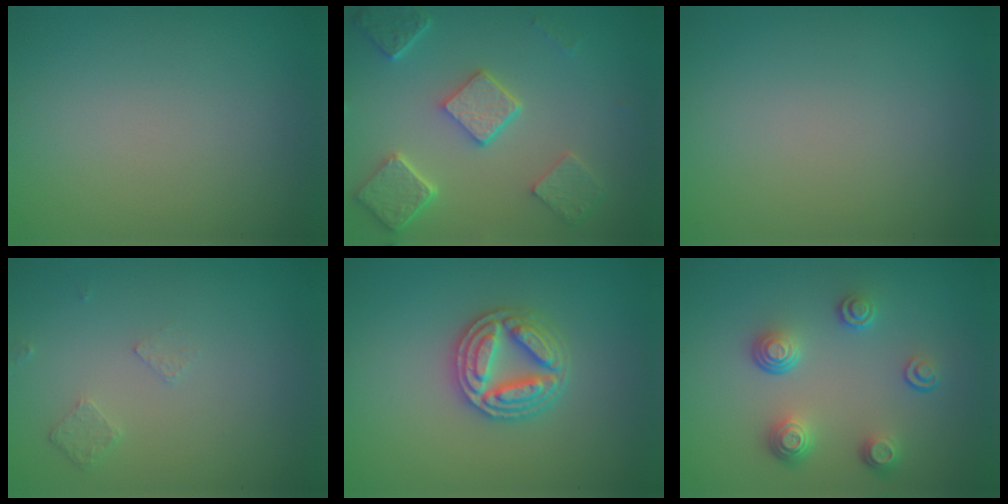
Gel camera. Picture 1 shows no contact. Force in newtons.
{"total": 5.3, "press": 4.2, "slide": 3.3}
{"total": 0.0}
{"total": 0.8, "press": 0.6, "slide": 0.5}
{"total": 4.7, "press": 4.6, "slide": 0.8}
{"total": 3.8, "press": 2.8, "slide": 2.7}